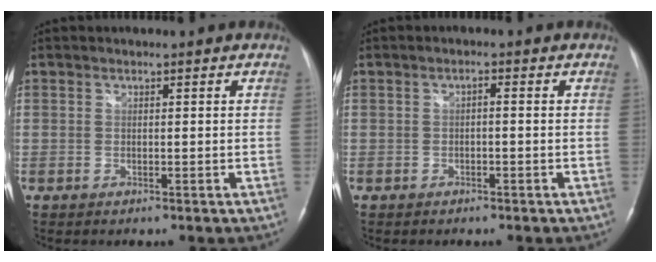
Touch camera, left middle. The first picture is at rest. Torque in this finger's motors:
{"motor_torque": [-0.06, 0.04, 0.14, 0.03]}